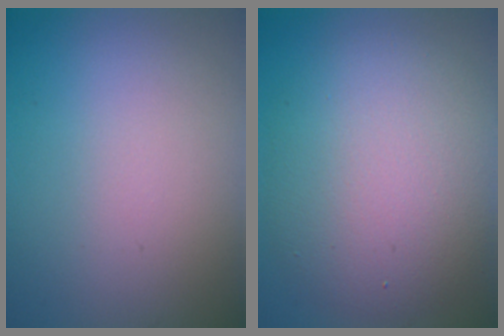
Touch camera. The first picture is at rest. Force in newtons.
{"total": 8.6, "press": 8.5, "slide": 0.8}